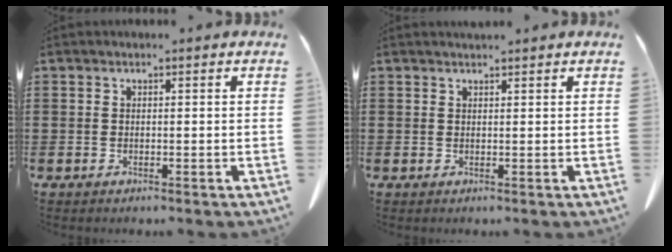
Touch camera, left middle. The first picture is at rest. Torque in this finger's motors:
{"motor_torque": [0.18, -0.03, 0.00, 0.02]}